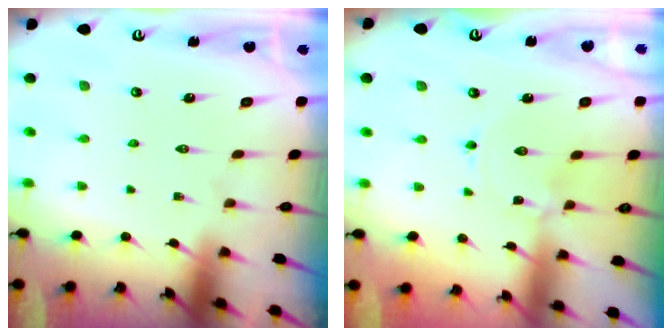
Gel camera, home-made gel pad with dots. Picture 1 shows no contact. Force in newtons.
{"total": 0.0}